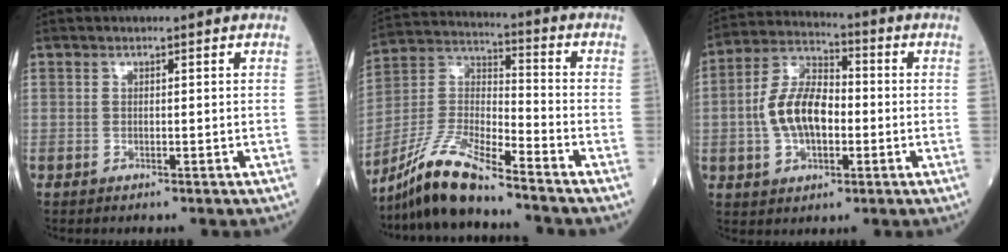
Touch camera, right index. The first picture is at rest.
{"total": 12.1, "force": [-10.0, 1.1, 6.6], "torque": [-0.139, -0.003, -0.192]}
{"total": 10.5, "force": [-1.3, 5.7, 8.8], "torque": [-0.180, 0.024, -0.025]}